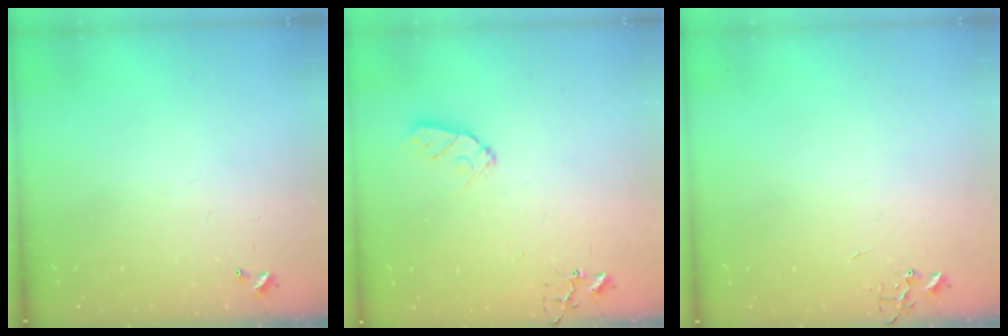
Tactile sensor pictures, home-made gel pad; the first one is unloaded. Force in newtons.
{"total": 7.6, "press": 7.6, "slide": 0.5}
{"total": 0.0}